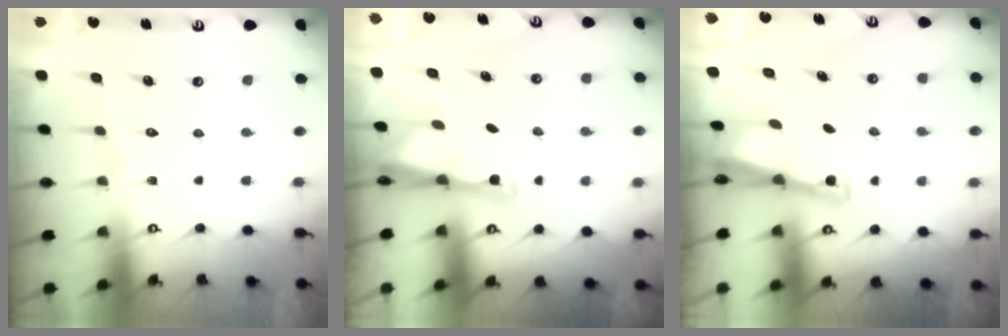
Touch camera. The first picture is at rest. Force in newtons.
{"total": 2.7, "press": 2.7, "slide": 0.4}
{"total": 3.7, "press": 3.7, "slide": 0.4}